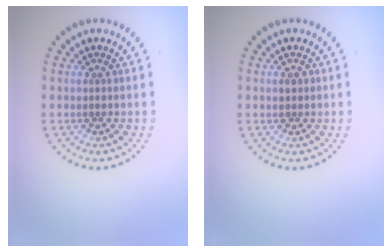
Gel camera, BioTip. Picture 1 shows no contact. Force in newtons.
{"total": 1.0, "press": 1.0, "slide": 0.1}